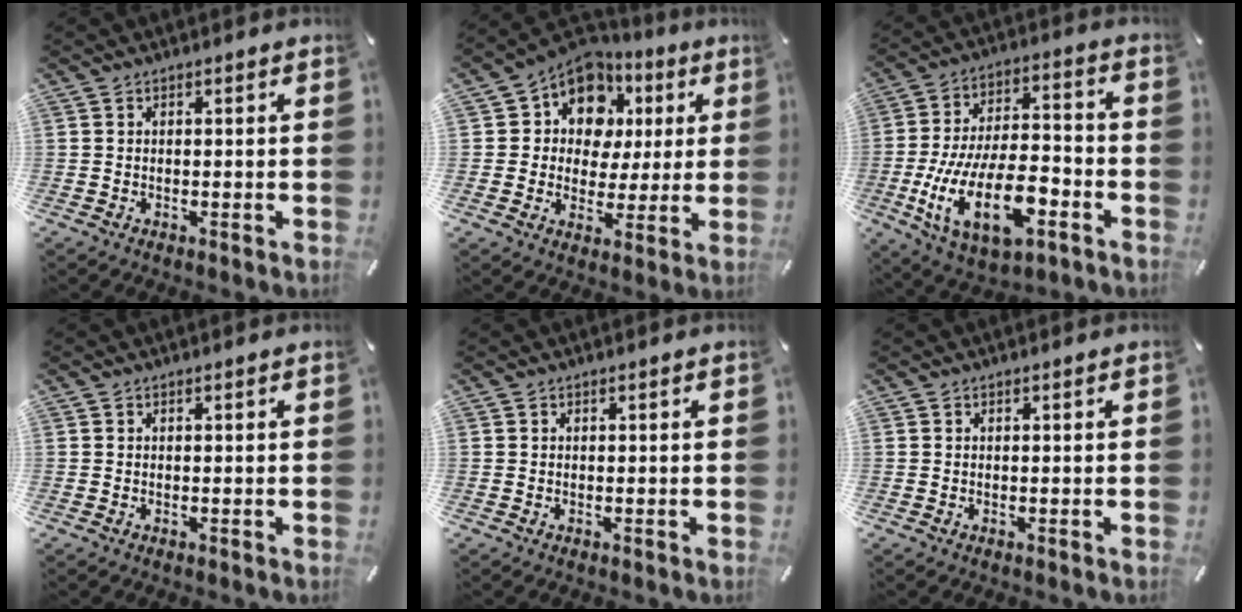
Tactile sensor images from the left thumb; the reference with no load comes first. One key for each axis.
{"total": 10.8, "fx": 4.2, "fy": 9.3, "fz": 3.7, "tx": -0.069, "ty": -0.028, "tz": 0.080}
{"total": 20.8, "fx": -8.0, "fy": 10.7, "fz": 16.0, "tx": -0.305, "ty": 0.032, "tz": -0.129}
{"total": 0.0}
{"total": 0.0}
{"total": 0.0}